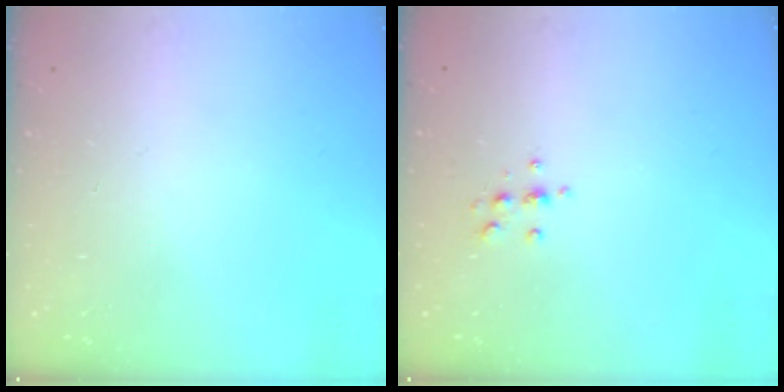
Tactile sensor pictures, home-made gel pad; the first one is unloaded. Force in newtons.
{"total": 5.4, "press": 5.2, "slide": 1.4}